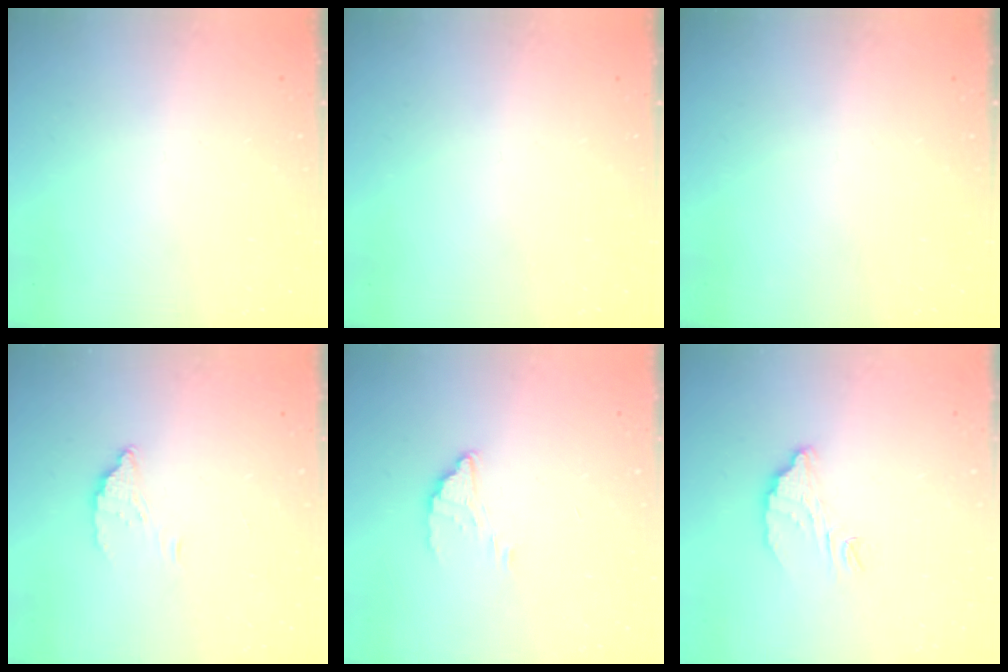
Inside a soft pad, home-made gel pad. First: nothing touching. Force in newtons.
{"total": 0.0}
{"total": 0.0}
{"total": 3.6, "press": 3.5, "slide": 0.4}
{"total": 2.0, "press": 2.0, "slide": 0.1}
{"total": 6.5, "press": 6.5, "slide": 0.4}